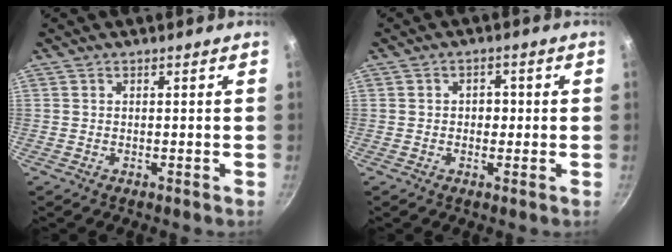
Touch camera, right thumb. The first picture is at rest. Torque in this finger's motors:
{"motor_torque": [-0.51, 0.17, -0.06, 0.10, 0.03]}